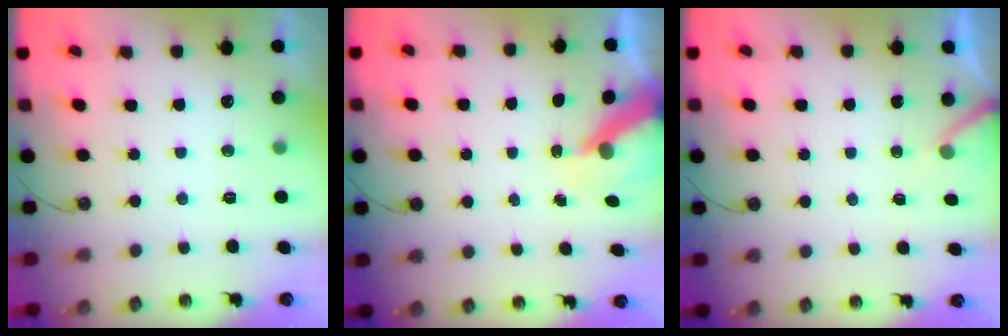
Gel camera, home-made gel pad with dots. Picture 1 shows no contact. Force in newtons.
{"total": 7.4, "press": 7.3, "slide": 1.0}
{"total": 2.5, "press": 2.5, "slide": 0.2}